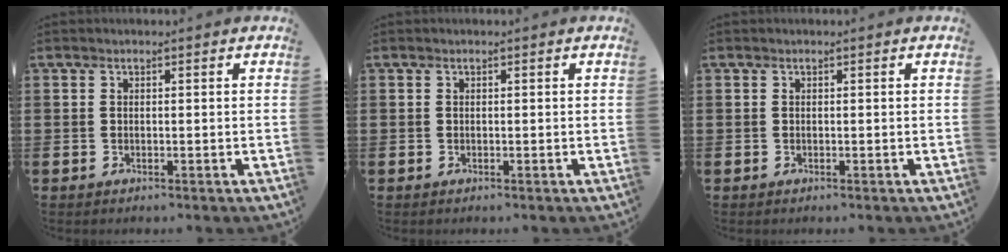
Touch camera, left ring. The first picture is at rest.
{"total": 0.0}
{"total": 0.0}